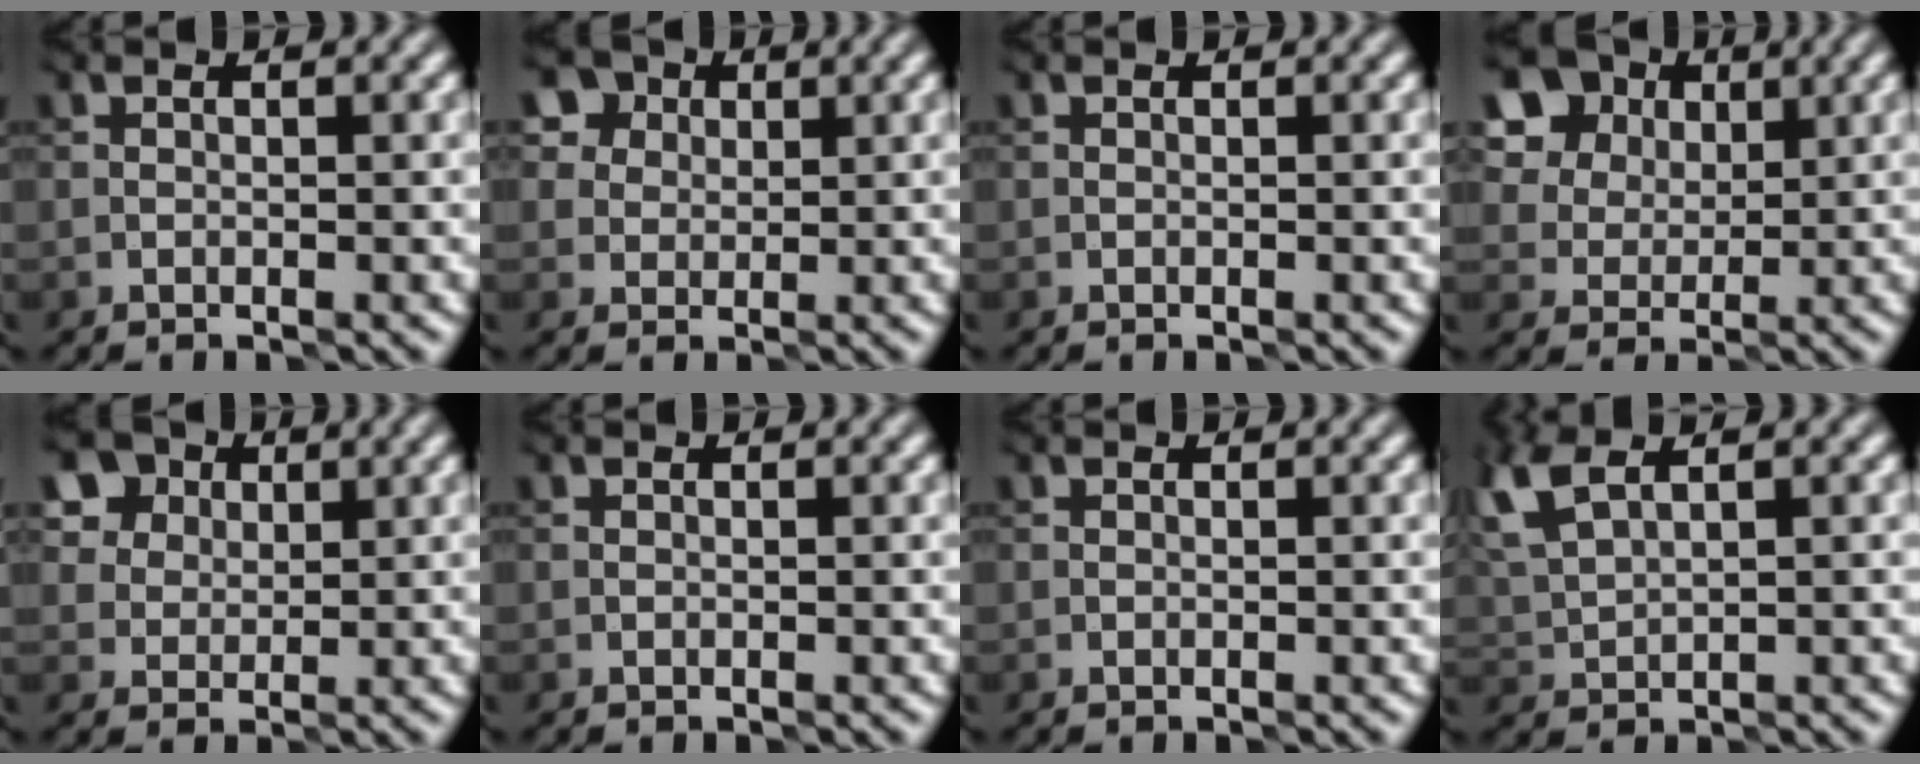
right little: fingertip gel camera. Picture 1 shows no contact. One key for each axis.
{"total": 3.8, "fx": 1.9, "fy": 3.3, "fz": 0.4, "tx": 0.024, "ty": 0.008, "tz": 0.008}
{"total": 0.0}
{"total": 10.3, "fx": 5.0, "fy": 8.4, "fz": 3.3, "tx": -0.091, "ty": 0.018, "tz": 0.093}
{"total": 6.2, "fx": 2.9, "fy": 5.2, "fz": 1.7, "tx": -0.025, "ty": 0.023, "tz": 0.042}
{"total": 0.0}
{"total": 0.0}
{"total": 4.4, "fx": 2.8, "fy": 2.0, "fz": 2.7, "tx": -0.075, "ty": 0.006, "tz": 0.064}